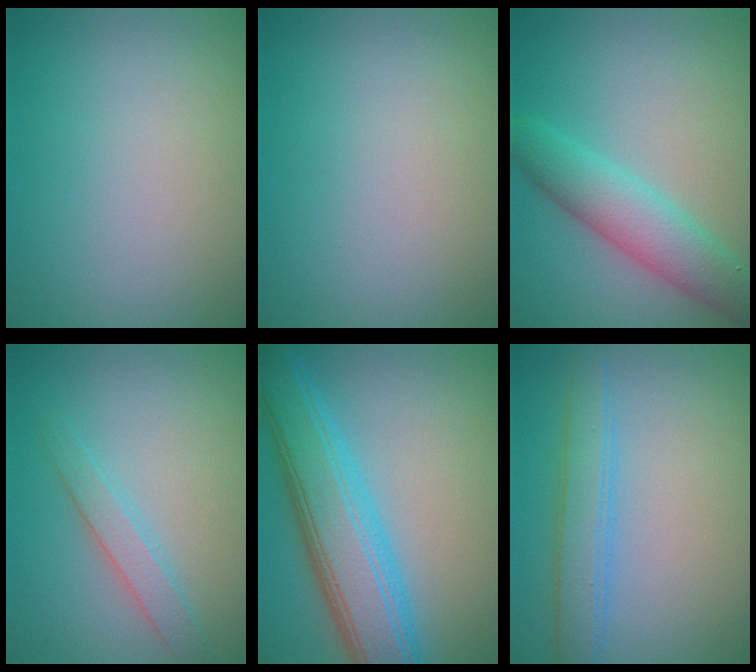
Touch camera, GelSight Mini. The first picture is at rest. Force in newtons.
{"total": 0.0}
{"total": 4.8, "press": 4.8, "slide": 0.2}
{"total": 2.0, "press": 2.0, "slide": 0.1}
{"total": 8.0, "press": 8.0, "slide": 0.4}
{"total": 3.1, "press": 3.1, "slide": 0.2}